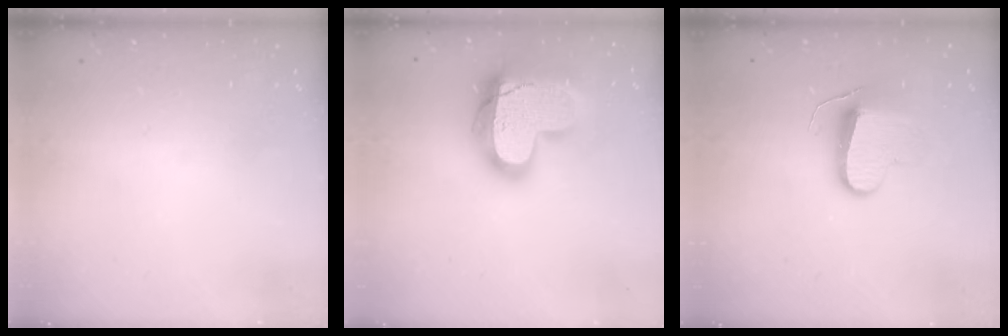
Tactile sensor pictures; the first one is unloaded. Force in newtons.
{"total": 23.3, "press": 23.2, "slide": 1.9}
{"total": 11.2, "press": 11.1, "slide": 0.8}